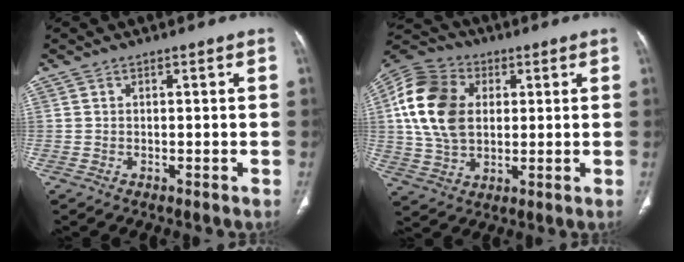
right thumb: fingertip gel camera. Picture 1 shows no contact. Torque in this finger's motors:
{"motor_torque": [0.69, 2.19, 1.36, -0.23, 0.21]}